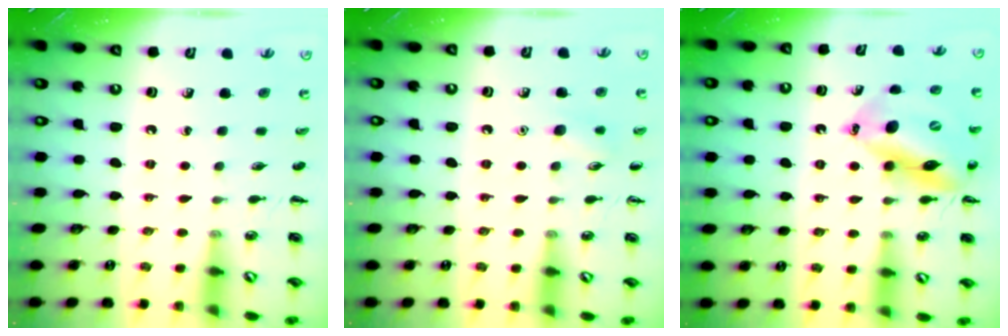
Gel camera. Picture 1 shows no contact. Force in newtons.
{"total": 6.5, "press": 6.2, "slide": 1.8}
{"total": 15.8, "press": 15.1, "slide": 4.5}